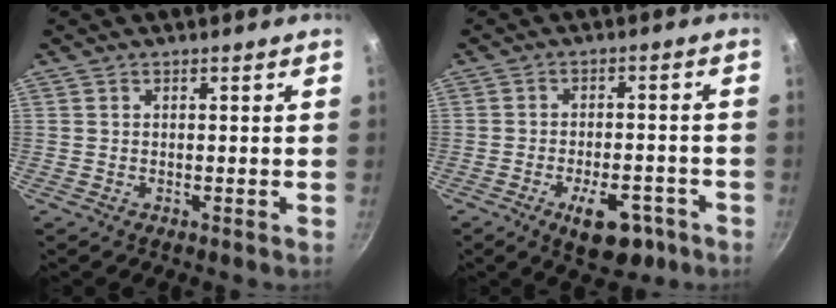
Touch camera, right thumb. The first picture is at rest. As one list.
[{"total": 9.0, "force": [-4.7, 4.3, 6.3], "torque": [-0.081, 0.020, -0.065]}]